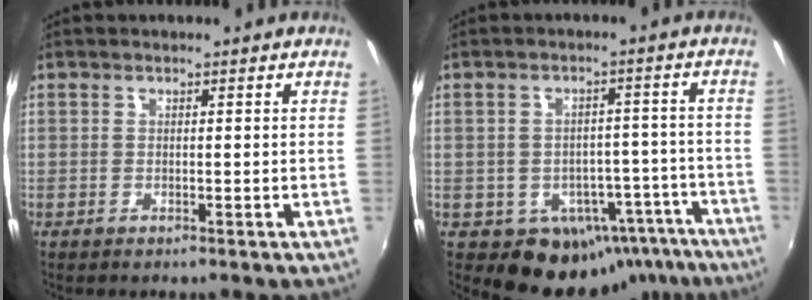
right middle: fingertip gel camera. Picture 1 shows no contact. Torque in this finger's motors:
{"motor_torque": [-0.22, -0.55, 0.02, -0.01]}